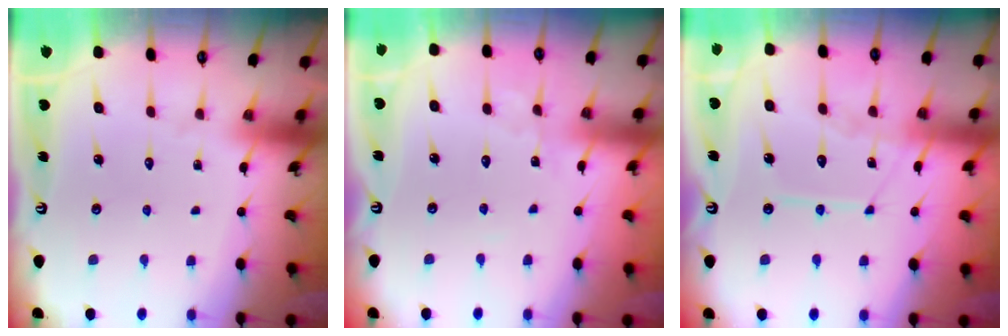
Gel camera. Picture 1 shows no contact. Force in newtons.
{"total": 2.2, "press": 2.2, "slide": 0.3}
{"total": 11.3, "press": 11.3, "slide": 1.2}